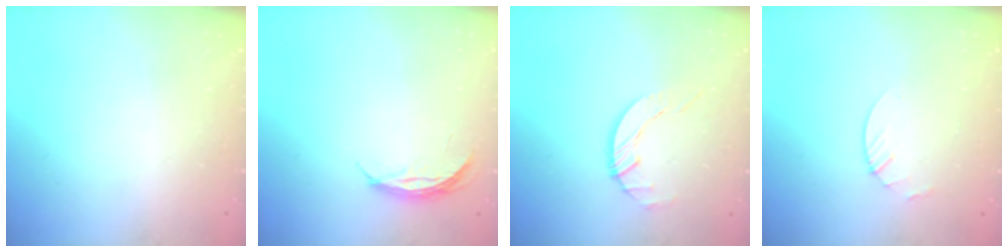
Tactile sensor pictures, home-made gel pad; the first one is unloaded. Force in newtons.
{"total": 4.2, "press": 4.2, "slide": 0.5}
{"total": 3.3, "press": 3.3, "slide": 0.4}
{"total": 3.0, "press": 3.0, "slide": 0.3}